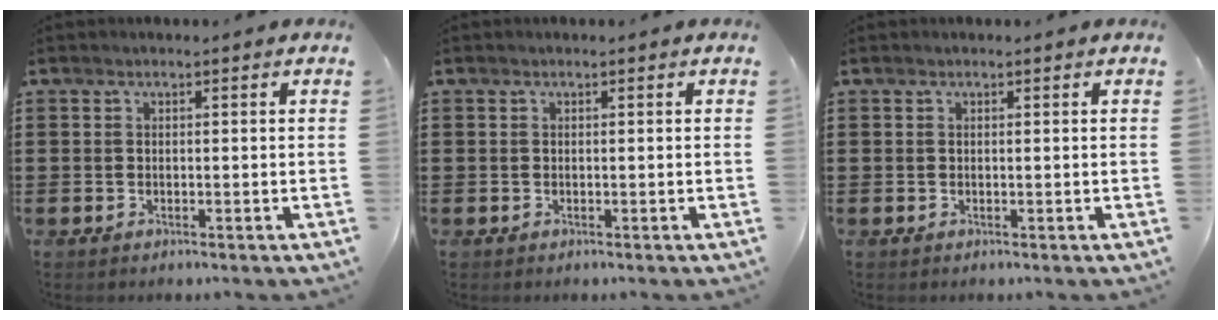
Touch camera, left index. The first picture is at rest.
{"total": 0.0}
{"total": 0.0}